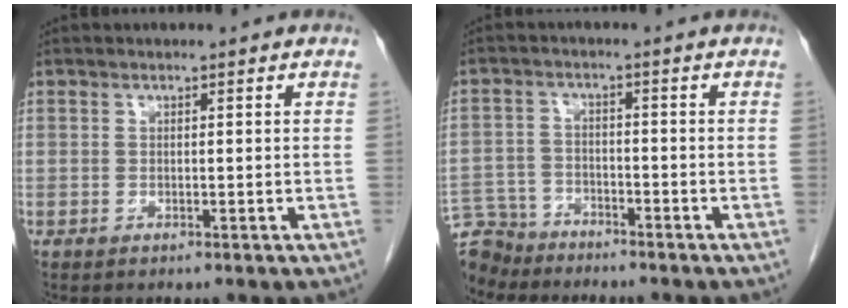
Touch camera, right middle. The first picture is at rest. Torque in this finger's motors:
{"motor_torque": [0.74, -0.86, 0.77, -0.03]}